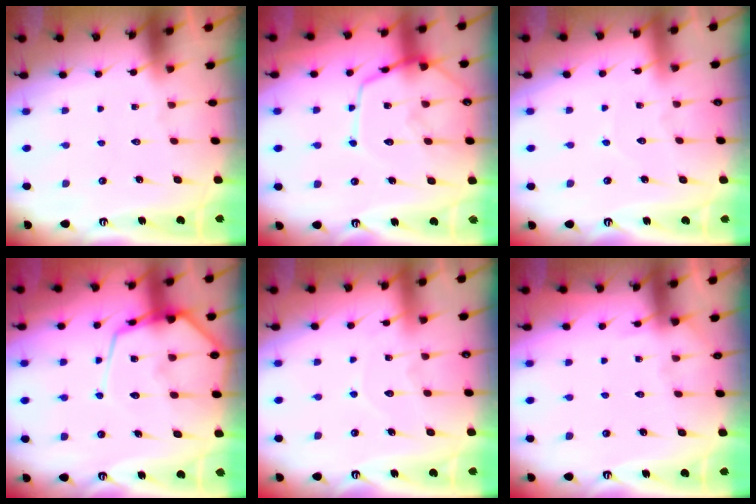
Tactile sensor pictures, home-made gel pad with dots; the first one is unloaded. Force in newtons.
{"total": 12.5, "press": 12.4, "slide": 1.2}
{"total": 4.3, "press": 4.3, "slide": 0.4}
{"total": 13.9, "press": 13.8, "slide": 1.2}
{"total": 7.0, "press": 6.9, "slide": 0.7}
{"total": 5.0, "press": 4.9, "slide": 0.6}